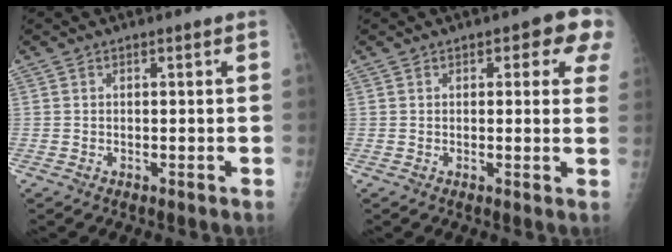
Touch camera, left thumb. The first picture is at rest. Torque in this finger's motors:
{"motor_torque": [-0.30, 0.26, -0.12, -0.07, 0.09]}